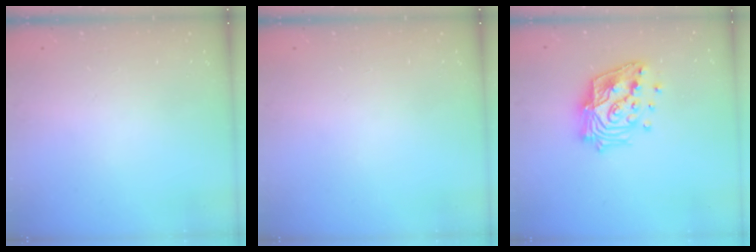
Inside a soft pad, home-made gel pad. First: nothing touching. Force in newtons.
{"total": 0.0}
{"total": 18.8, "press": 18.7, "slide": 1.6}